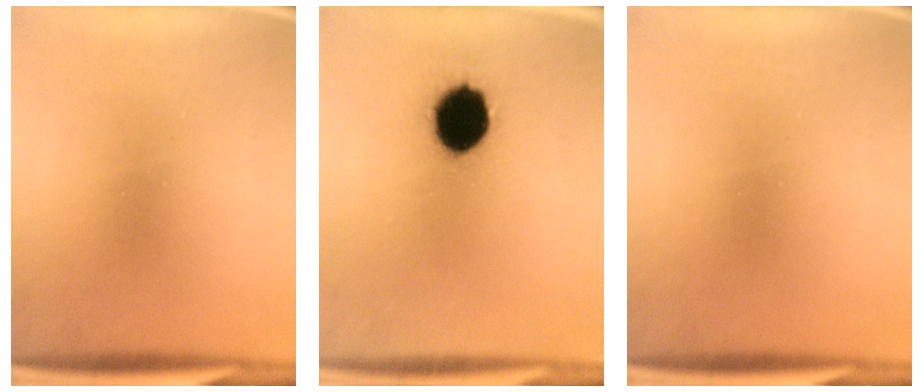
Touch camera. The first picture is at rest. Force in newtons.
{"total": 13.7}
{"total": 0.0}